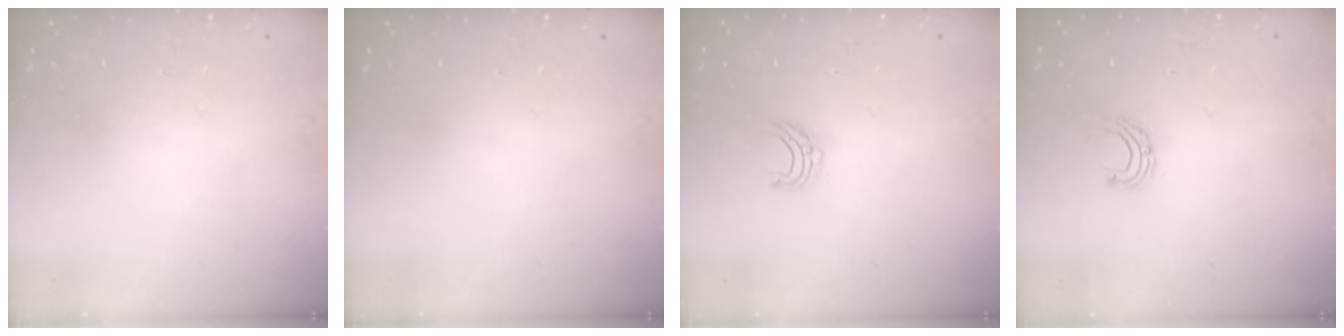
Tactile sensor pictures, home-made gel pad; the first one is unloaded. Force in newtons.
{"total": 0.0}
{"total": 5.3, "press": 5.3, "slide": 0.5}
{"total": 5.9, "press": 5.9, "slide": 0.6}